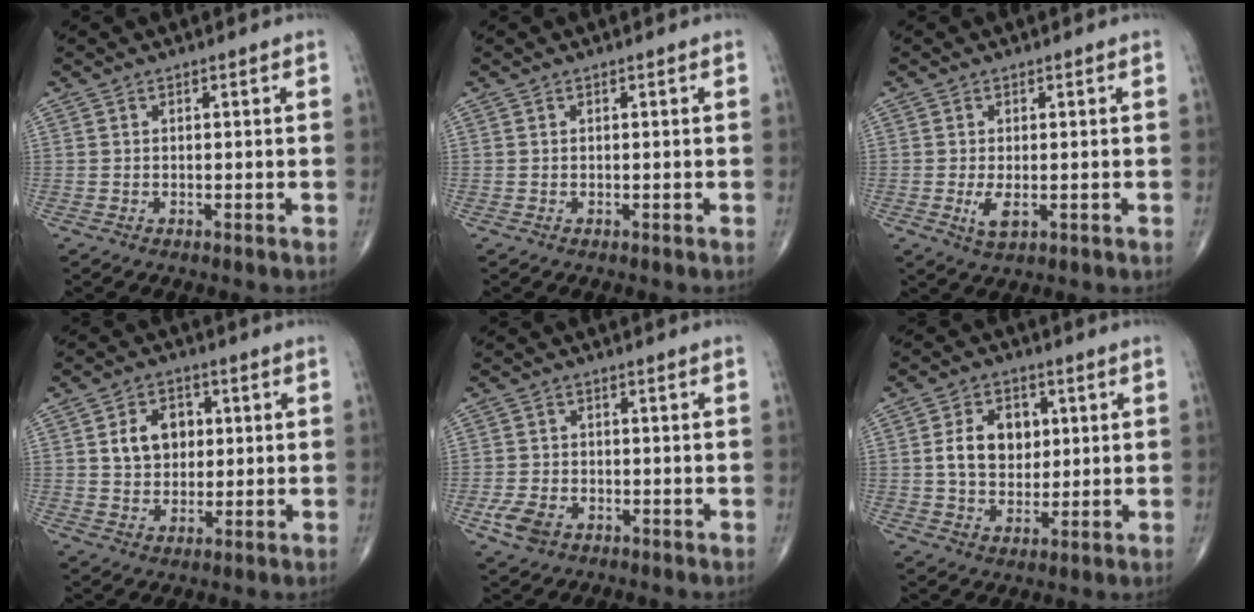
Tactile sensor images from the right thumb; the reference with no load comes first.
{"total": 0.0}
{"total": 3.2, "force": [-0.7, 1.4, 2.8], "torque": [-0.055, -0.008, -0.011]}
{"total": 8.0, "force": [1.6, 6.1, 4.9], "torque": [-0.053, 0.001, 0.026]}
{"total": 5.0, "force": [-2.3, 3.4, 2.9], "torque": [-0.056, 0.006, -0.041]}
{"total": 9.7, "force": [1.7, 7.1, 6.4], "torque": [-0.081, -0.002, 0.030]}